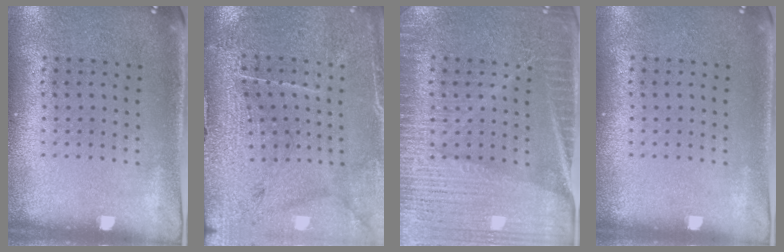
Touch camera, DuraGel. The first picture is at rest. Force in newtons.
{"total": 3.3, "press": 3.3, "slide": 0.1}
{"total": 4.1, "press": 3.9, "slide": 1.2}
{"total": 0.0}